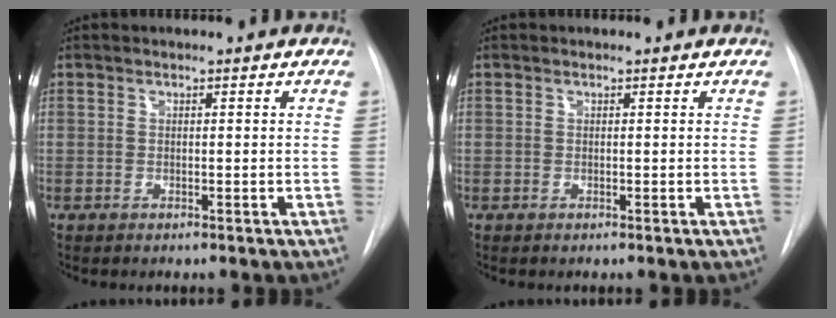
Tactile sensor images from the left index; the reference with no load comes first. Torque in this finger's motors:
{"motor_torque": [-0.08, -0.10, 0.01, -0.01]}